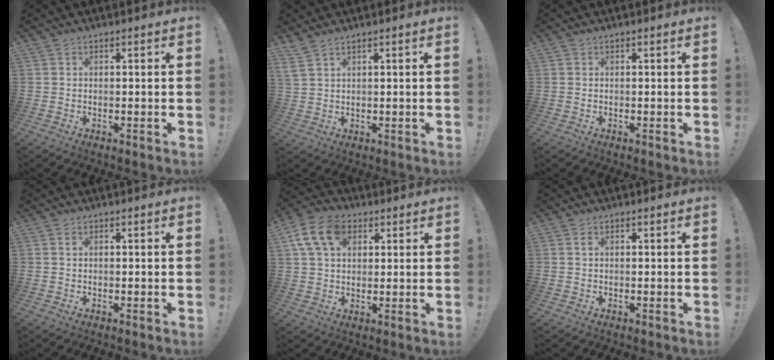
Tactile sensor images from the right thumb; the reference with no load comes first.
{"total": 3.6, "force": [2.8, 0.6, 2.1], "torque": [-0.044, -0.011, 0.054]}
{"total": 0.0}
{"total": 0.5, "force": [0.2, 0.3, 0.4], "torque": [-0.001, 0.001, 0.001]}
{"total": 12.1, "force": [4.8, 8.3, 7.4], "torque": [-0.132, -0.004, 0.093]}
{"total": 0.7, "force": [0.2, 0.4, 0.6], "torque": [-0.005, 0.001, 0.001]}